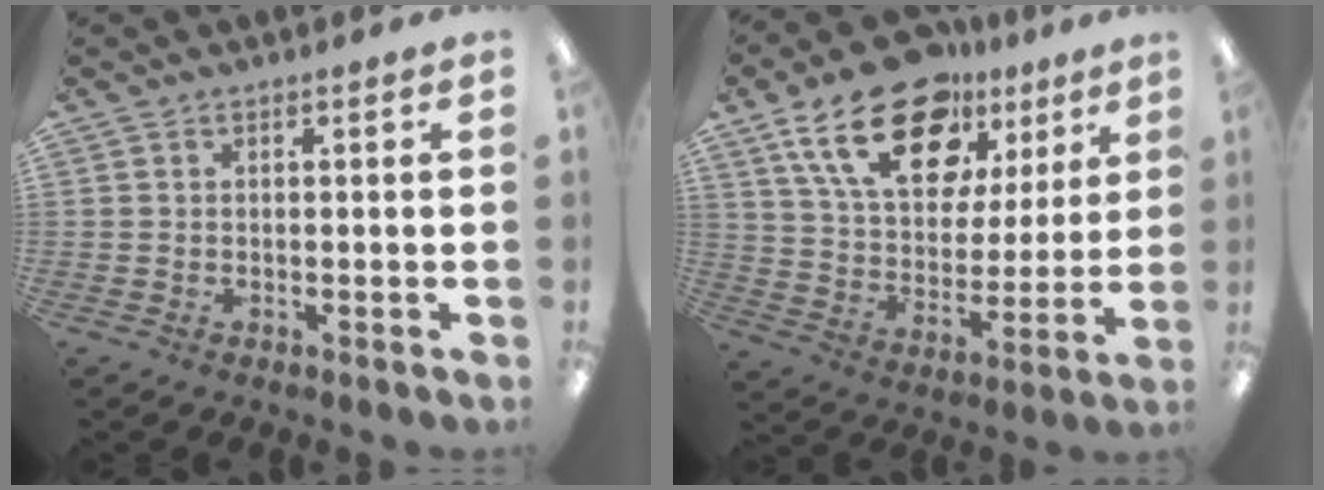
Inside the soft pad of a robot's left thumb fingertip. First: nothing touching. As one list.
[{"total": 22.3, "force": [13.4, 12.3, 12.9], "torque": [-0.223, -0.057, 0.237]}]